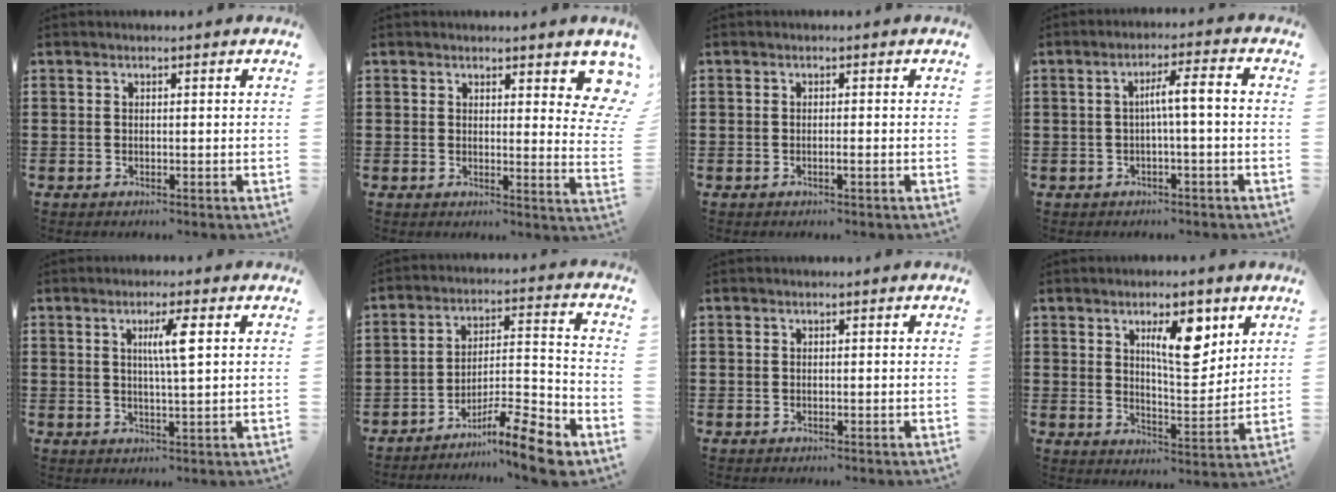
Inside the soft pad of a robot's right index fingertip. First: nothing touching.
{"total": 4.7, "force": [3.7, 1.2, 2.7], "torque": [-0.033, -0.012, 0.061]}
{"total": 0.8, "force": [-0.4, 0.0, 0.6], "torque": [-0.011, -0.003, -0.007]}
{"total": 4.5, "force": [-0.6, 0.2, 4.4], "torque": [-0.082, 0.003, -0.016]}
{"total": 4.7, "force": [1.5, -0.1, 4.5], "torque": [-0.089, -0.001, 0.020]}
{"total": 10.7, "force": [-8.5, 1.3, 6.3], "torque": [-0.086, 0.026, -0.159]}
{"total": 0.0}
{"total": 9.1, "force": [4.5, 3.3, 7.2], "torque": [-0.111, -0.009, 0.069]}